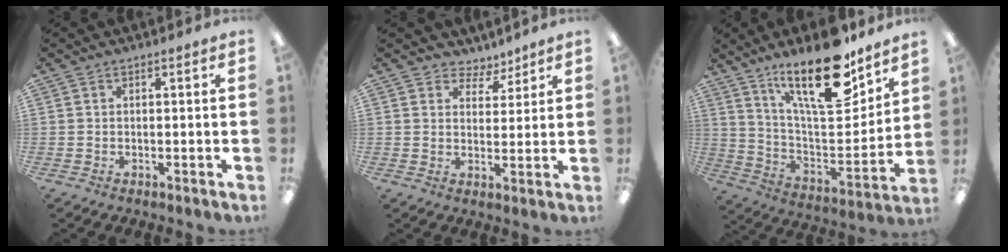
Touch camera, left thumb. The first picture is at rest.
{"total": 4.4, "force": [3.7, 2.4, 0.4], "torque": [0.002, -0.026, 0.063]}
{"total": 22.8, "force": [15.2, 7.9, 15.1], "torque": [-0.243, -0.097, 0.255]}